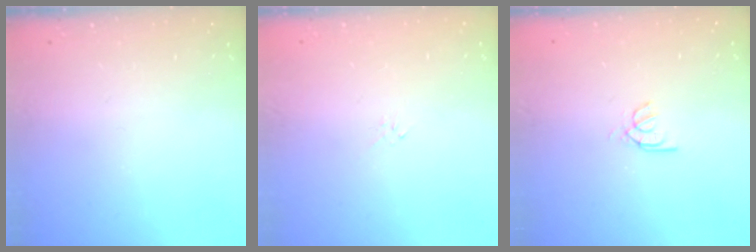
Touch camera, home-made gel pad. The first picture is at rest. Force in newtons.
{"total": 0.7, "press": 0.5, "slide": 0.4}
{"total": 2.9, "press": 2.9, "slide": 0.3}